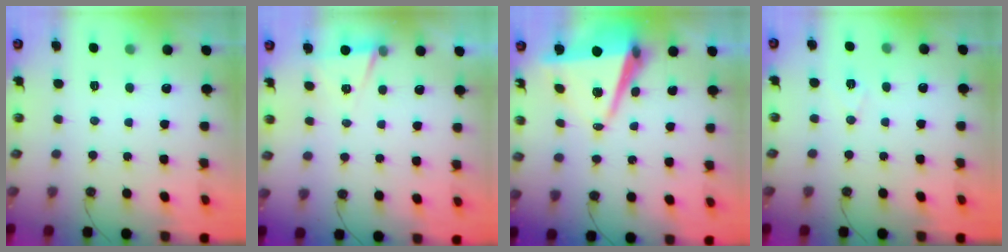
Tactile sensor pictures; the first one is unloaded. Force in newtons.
{"total": 5.5, "press": 3.2, "slide": 4.5}
{"total": 9.1, "press": 8.2, "slide": 4.0}
{"total": 7.4, "press": 5.9, "slide": 4.5}